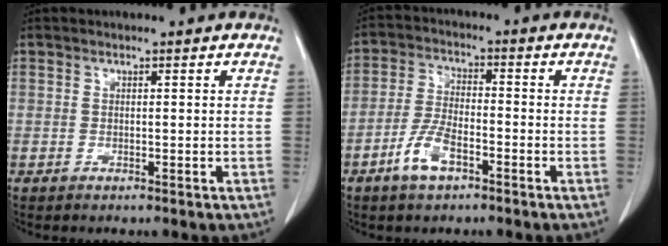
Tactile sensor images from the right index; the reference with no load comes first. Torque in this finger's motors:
{"motor_torque": [0.22, 0.13, -0.06, -0.06]}